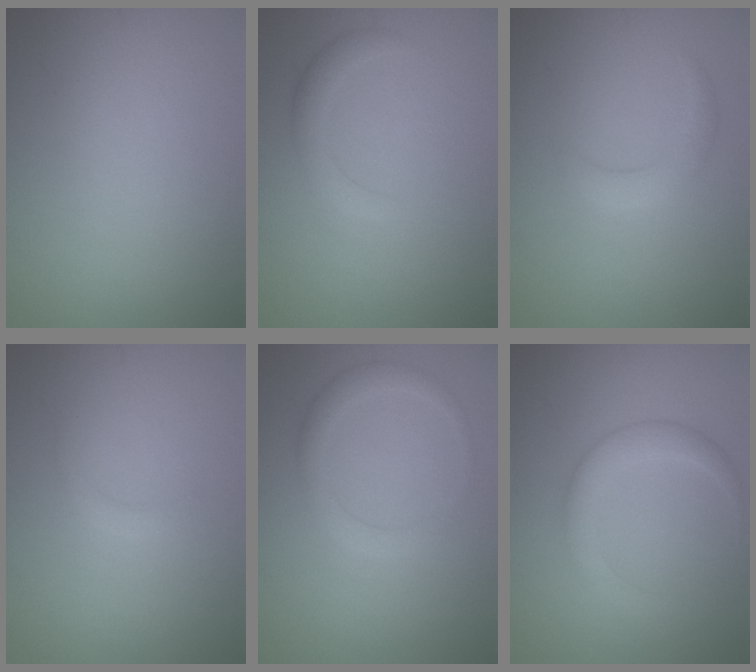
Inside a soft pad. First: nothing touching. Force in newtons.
{"total": 2.0, "press": 2.0, "slide": 0.1}
{"total": 1.7, "press": 1.7, "slide": 0.0}
{"total": 0.7, "press": 0.7, "slide": 0.0}
{"total": 2.2, "press": 2.2, "slide": 0.1}
{"total": 2.8, "press": 2.8, "slide": 0.2}